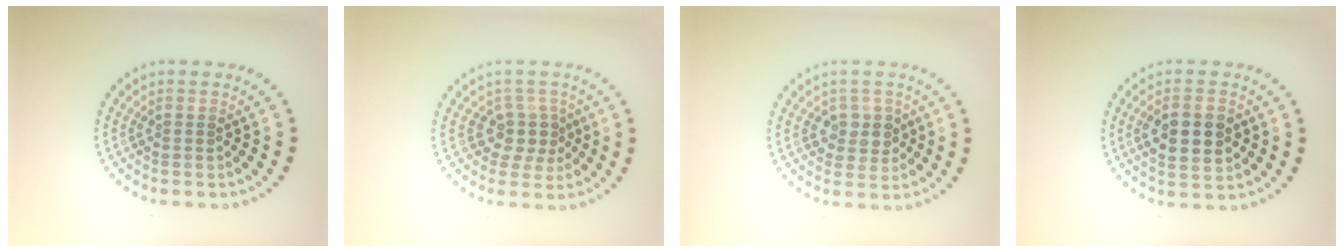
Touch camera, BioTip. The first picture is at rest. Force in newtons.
{"total": 2.5, "press": 2.0, "slide": 1.6}
{"total": 2.2, "press": 2.0, "slide": 0.8}
{"total": 4.6, "press": 4.6, "slide": 0.3}